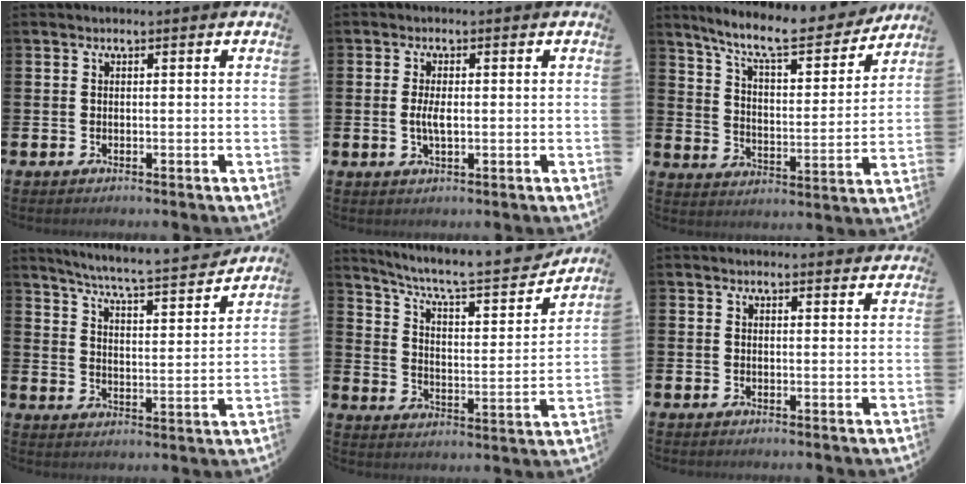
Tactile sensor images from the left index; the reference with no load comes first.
{"total": 2.8, "force": [0.0, 1.1, 2.6], "torque": [-0.045, 0.000, -0.003]}
{"total": 9.8, "force": [8.8, 1.6, 4.1], "torque": [-0.098, -0.060, 0.146]}
{"total": 6.0, "force": [5.7, -0.3, 1.9], "torque": [-0.061, -0.051, 0.093]}
{"total": 8.3, "force": [7.2, 1.5, 3.7], "torque": [-0.098, -0.052, 0.117]}
{"total": 0.8, "force": [0.8, 0.1, 0.1], "torque": [0.011, -0.004, 0.011]}